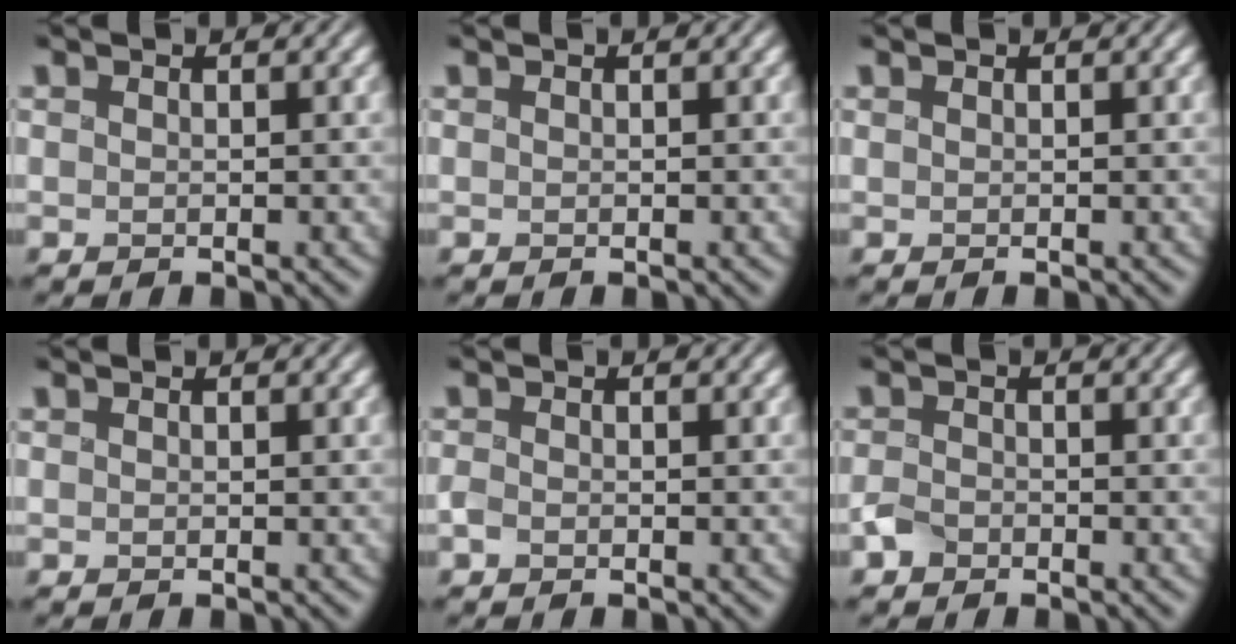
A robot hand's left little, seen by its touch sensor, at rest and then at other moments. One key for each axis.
{"total": 0.0}
{"total": 0.0}
{"total": 0.0}
{"total": 1.2, "fx": -0.8, "fy": 0.7, "fz": 0.5, "tx": -0.008, "ty": -0.001, "tz": -0.016}
{"total": 1.7, "fx": -1.2, "fy": 1.0, "fz": 0.5, "tx": -0.007, "ty": 0.001, "tz": -0.030}